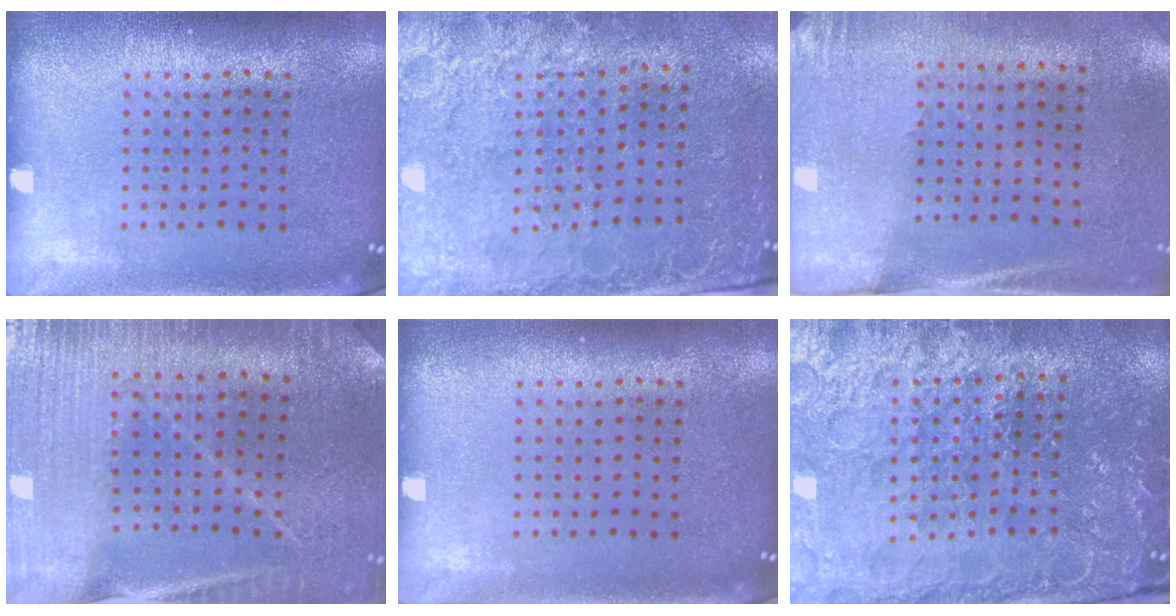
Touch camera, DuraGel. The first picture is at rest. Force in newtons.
{"total": 2.7, "press": 2.4, "slide": 1.2}
{"total": 2.7, "press": 2.3, "slide": 1.4}
{"total": 2.0, "press": 2.0, "slide": 0.1}
{"total": 0.0}
{"total": 3.8, "press": 3.8, "slide": 0.6}